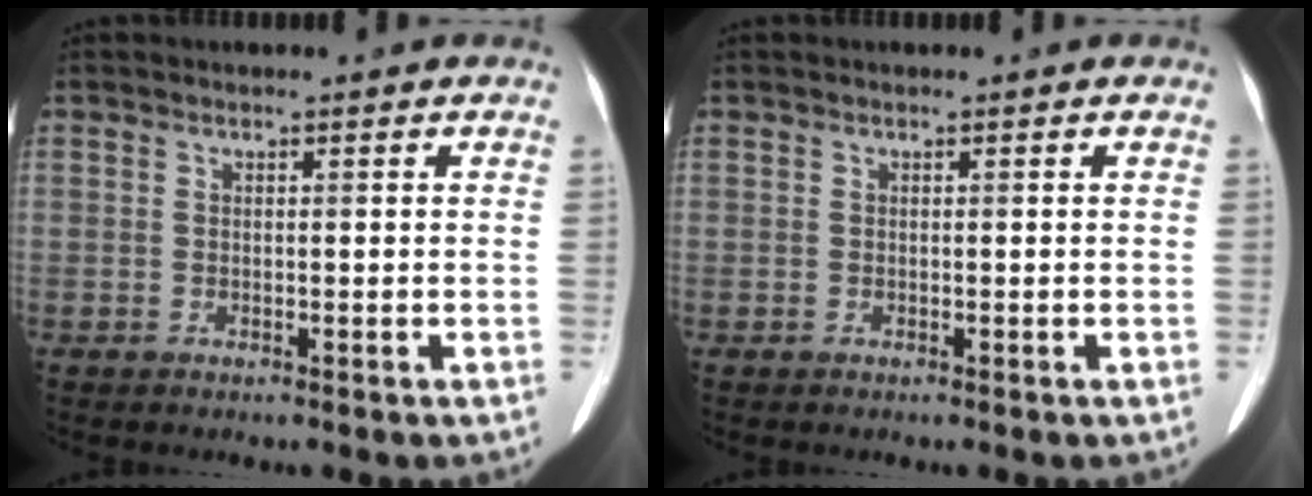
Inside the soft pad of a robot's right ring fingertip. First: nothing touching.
{"total": 0.0}